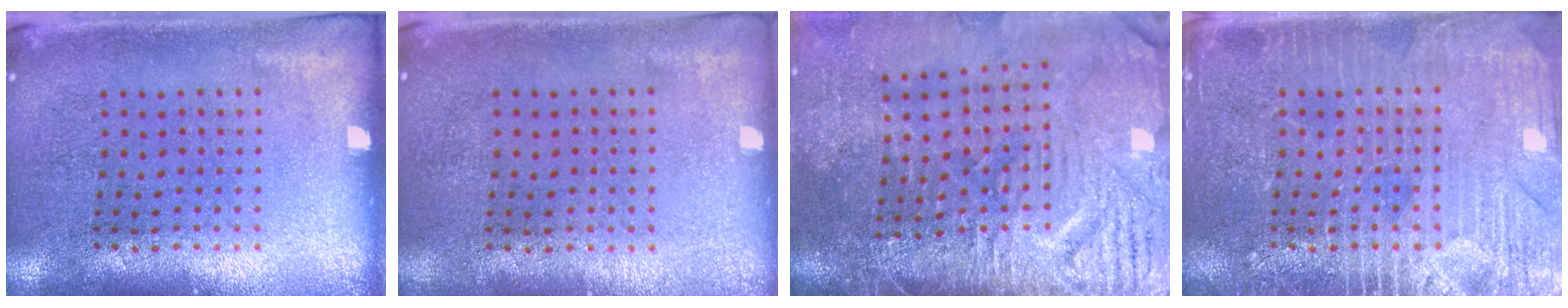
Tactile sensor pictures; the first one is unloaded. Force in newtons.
{"total": 0.0}
{"total": 4.8, "press": 3.9, "slide": 2.7}
{"total": 5.4, "press": 5.4, "slide": 0.7}